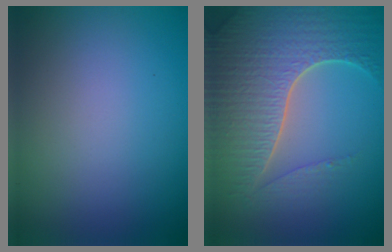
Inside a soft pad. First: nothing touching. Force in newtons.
{"total": 7.5, "press": 5.6, "slide": 5.0}